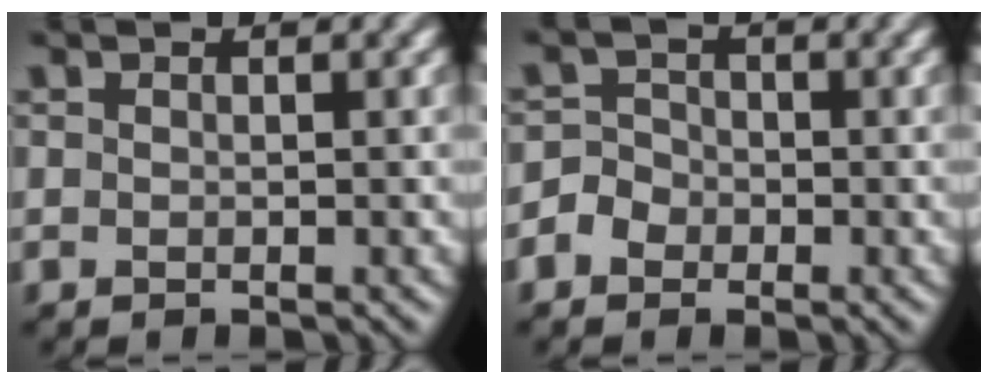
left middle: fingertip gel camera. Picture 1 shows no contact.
{"total": 1.8, "force": [-1.0, 1.5, 0.2], "torque": [-0.001, 0.012, -0.025]}